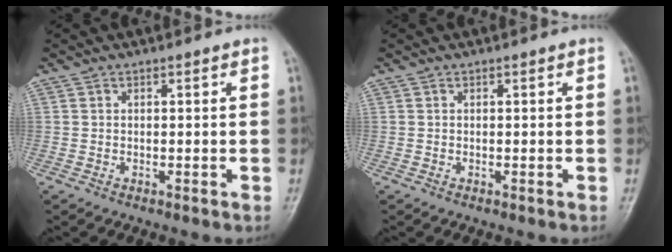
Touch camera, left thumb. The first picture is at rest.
{"total": 0.0}